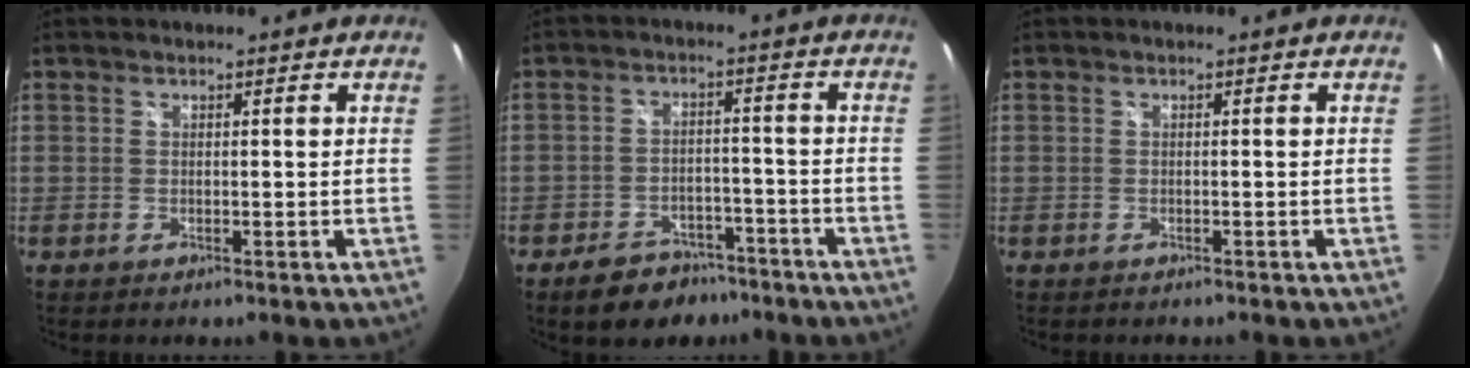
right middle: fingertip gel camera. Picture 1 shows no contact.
{"total": 9.1, "force": [-6.8, 5.0, 3.3], "torque": [-0.077, 0.016, -0.091]}
{"total": 0.0}